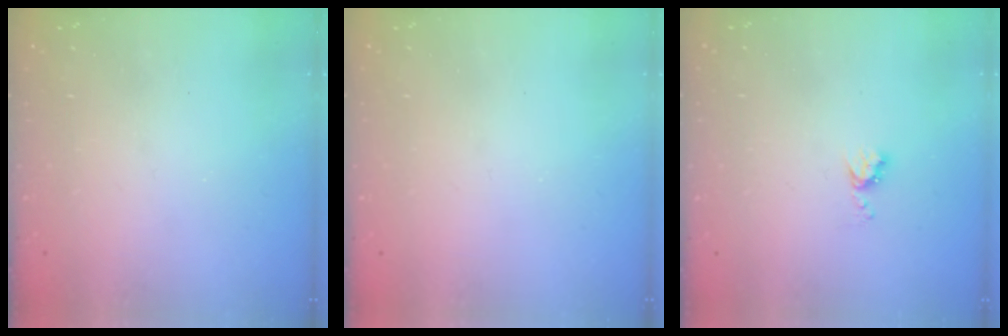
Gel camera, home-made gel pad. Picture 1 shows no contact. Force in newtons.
{"total": 0.0}
{"total": 4.4, "press": 4.3, "slide": 0.5}